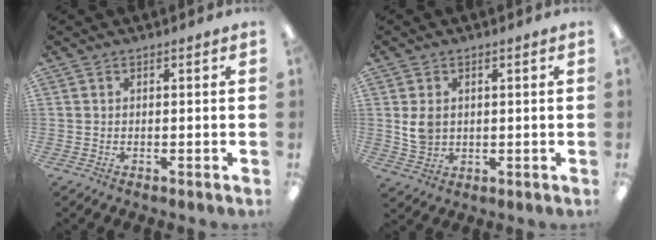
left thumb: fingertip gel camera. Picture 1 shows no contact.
{"total": 5.2, "force": [1.3, 4.1, 2.8], "torque": [-0.057, 0.002, 0.024]}